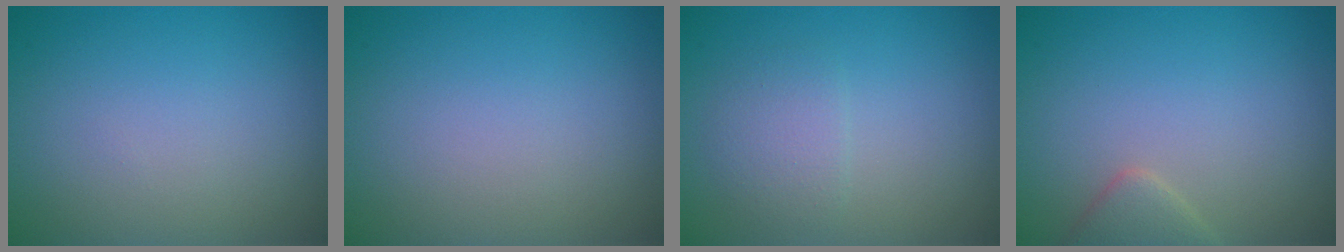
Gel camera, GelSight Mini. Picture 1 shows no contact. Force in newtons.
{"total": 0.0}
{"total": 1.8, "press": 1.8, "slide": 0.1}
{"total": 2.0, "press": 2.0, "slide": 0.1}